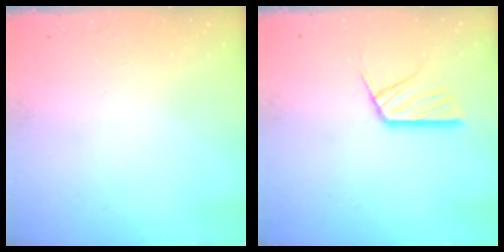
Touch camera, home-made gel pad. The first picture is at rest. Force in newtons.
{"total": 10.6, "press": 10.5, "slide": 0.9}